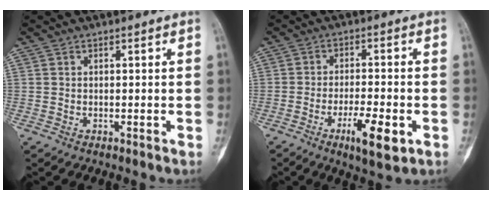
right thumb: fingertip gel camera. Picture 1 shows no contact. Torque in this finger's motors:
{"motor_torque": [-0.22, 0.08, 0.21, 0.44, 0.04]}